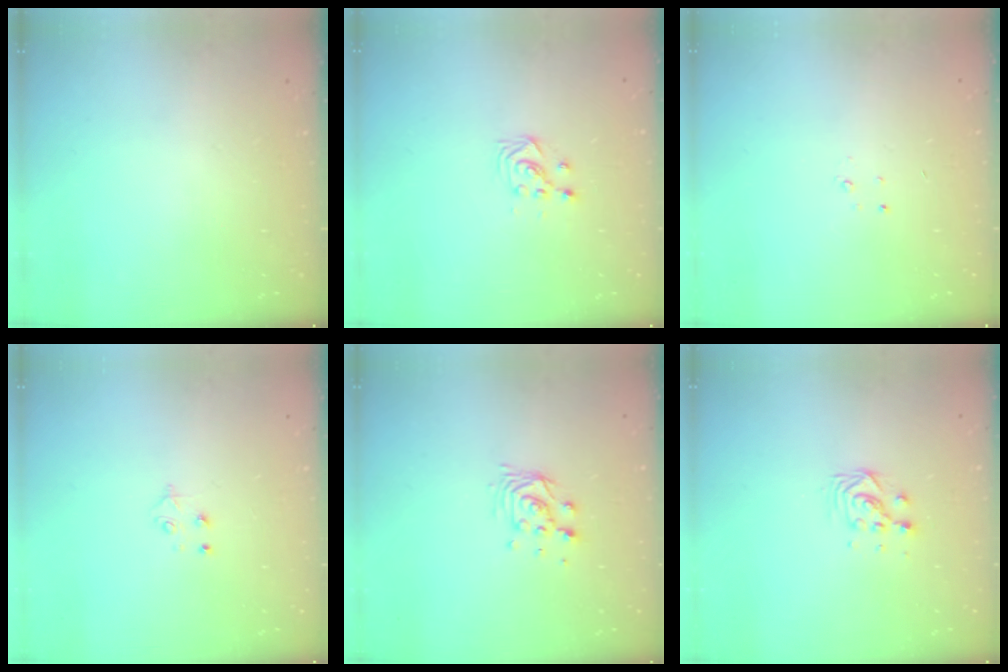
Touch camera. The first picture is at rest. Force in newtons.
{"total": 2.7, "press": 2.7, "slide": 0.3}
{"total": 2.3, "press": 2.3, "slide": 0.3}
{"total": 4.0, "press": 3.9, "slide": 0.4}
{"total": 6.2, "press": 6.2, "slide": 0.1}
{"total": 4.3, "press": 4.2, "slide": 0.3}